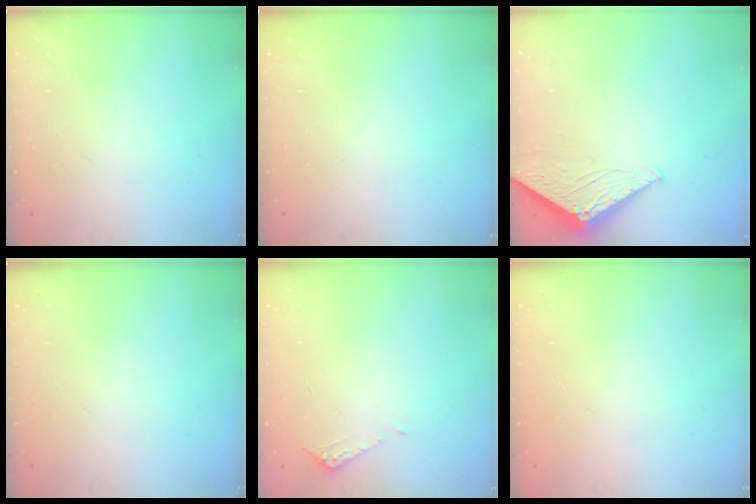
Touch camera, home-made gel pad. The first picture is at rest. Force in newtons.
{"total": 0.0}
{"total": 3.0, "press": 2.9, "slide": 0.3}
{"total": 0.0}
{"total": 4.1, "press": 4.1, "slide": 0.5}
{"total": 0.0}